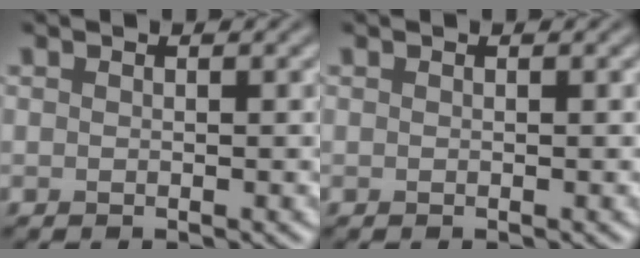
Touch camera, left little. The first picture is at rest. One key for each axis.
{"total": 0.0}